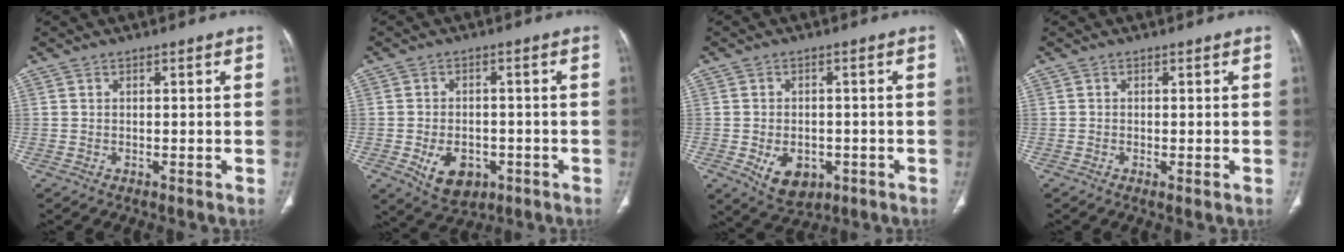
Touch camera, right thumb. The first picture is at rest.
{"total": 7.8, "force": [-2.8, 5.2, 5.0], "torque": [-0.065, 0.007, -0.031]}
{"total": 7.3, "force": [-2.4, 5.0, 4.8], "torque": [-0.060, 0.004, -0.023]}
{"total": 0.9, "force": [-0.3, 0.1, 0.8], "torque": [-0.020, -0.004, -0.007]}